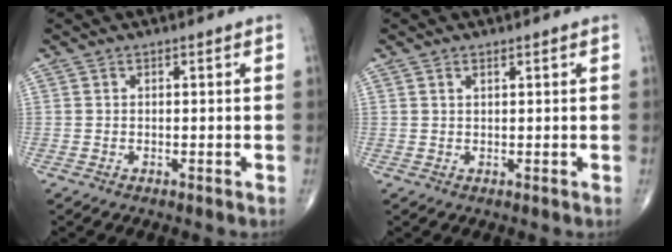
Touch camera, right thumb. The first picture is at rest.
{"total": 0.8, "force": [0.5, 0.3, 0.5], "torque": [-0.011, 0.000, 0.010]}